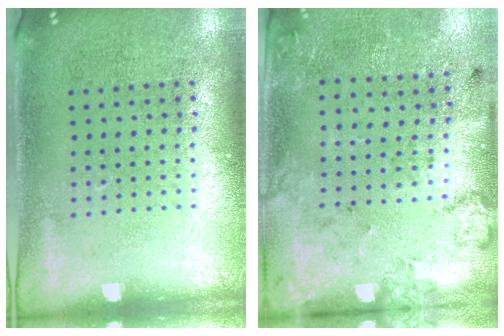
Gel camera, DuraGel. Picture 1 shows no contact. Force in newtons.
{"total": 2.2, "press": 1.4, "slide": 1.7}